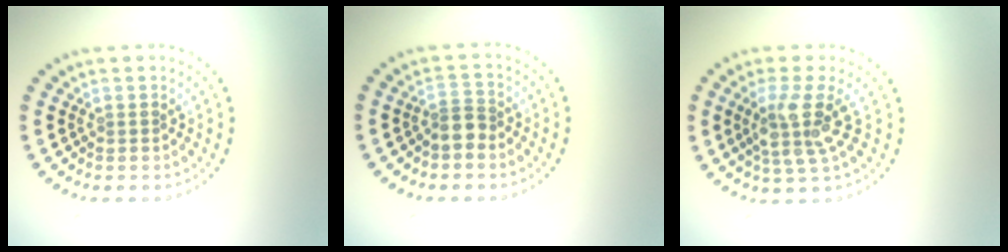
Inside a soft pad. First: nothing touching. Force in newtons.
{"total": 2.0, "press": 1.7, "slide": 1.0}
{"total": 3.8, "press": 3.1, "slide": 2.3}